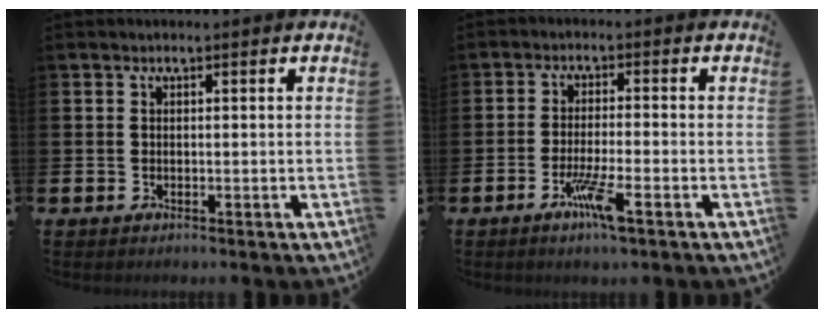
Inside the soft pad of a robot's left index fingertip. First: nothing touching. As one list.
[{"total": 4.6, "force": [-2.5, 0.5, 3.8], "torque": [-0.079, -0.008, -0.043]}]